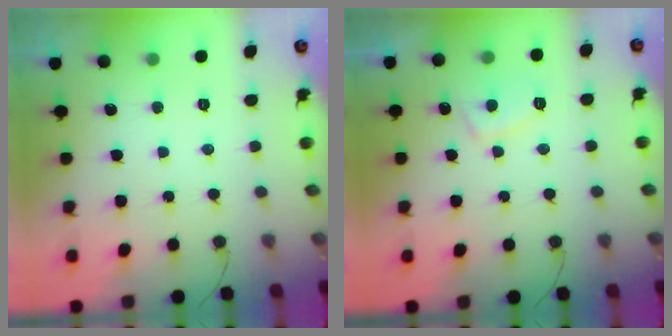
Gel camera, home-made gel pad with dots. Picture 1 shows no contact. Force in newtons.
{"total": 5.3, "press": 5.2, "slide": 0.9}